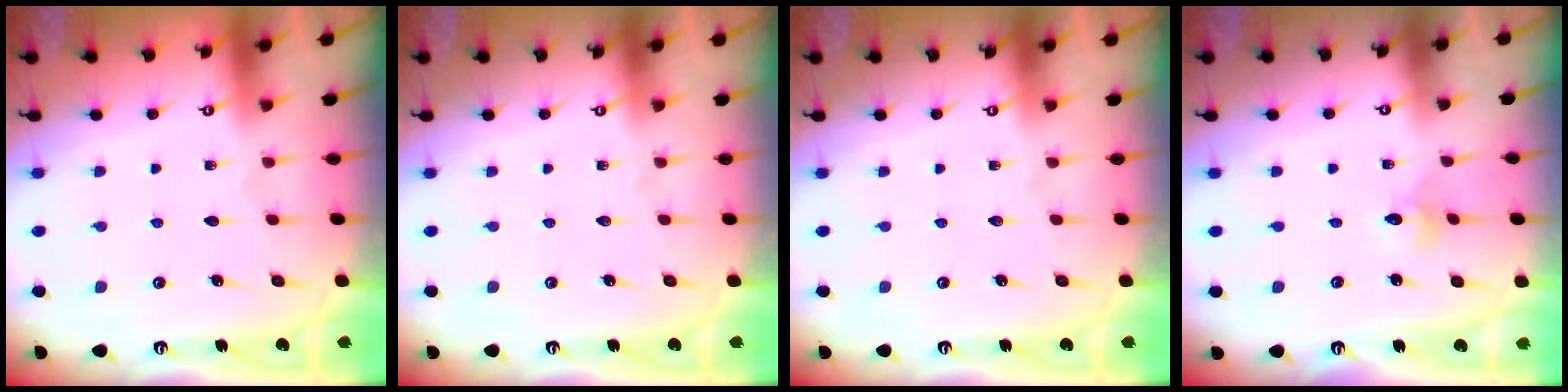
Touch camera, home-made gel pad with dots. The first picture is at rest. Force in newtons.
{"total": 0.0}
{"total": 0.0}
{"total": 2.4, "press": 2.4, "slide": 0.2}